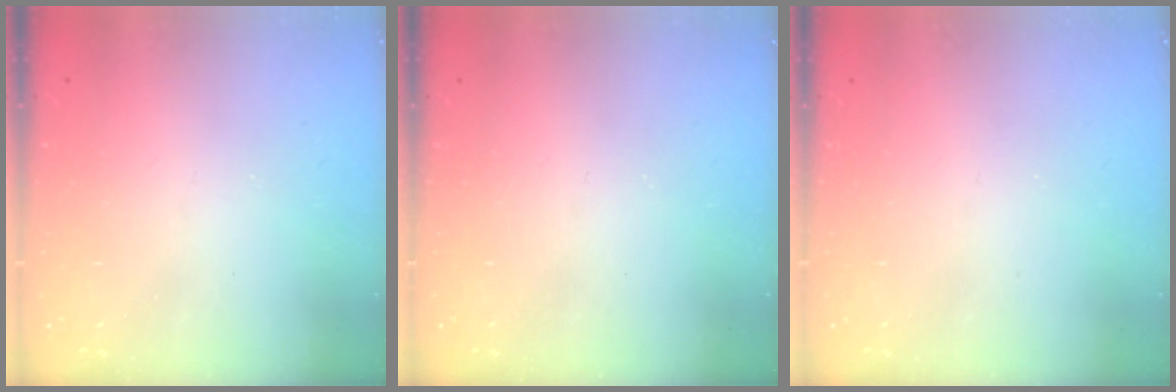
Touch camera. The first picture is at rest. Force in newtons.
{"total": 0.0}
{"total": 0.0}